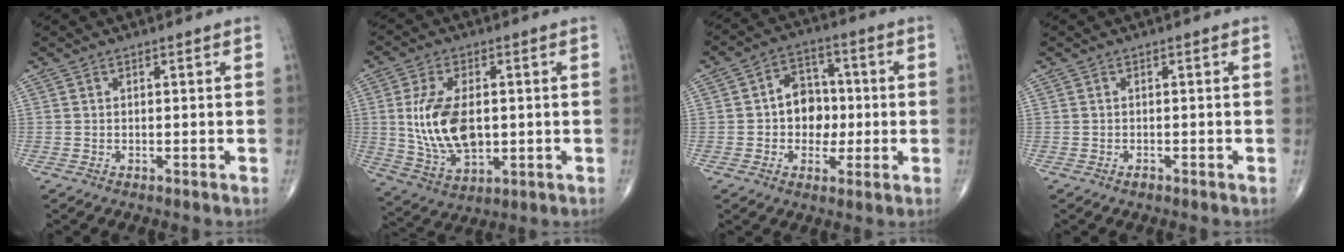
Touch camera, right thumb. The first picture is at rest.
{"total": 13.3, "force": [0.6, 7.5, 10.9], "torque": [-0.201, -0.009, 0.021]}
{"total": 9.2, "force": [-0.4, 7.3, 5.6], "torque": [-0.038, 0.020, -0.013]}
{"total": 0.7, "force": [-0.5, 0.4, 0.3], "torque": [-0.003, 0.002, -0.009]}